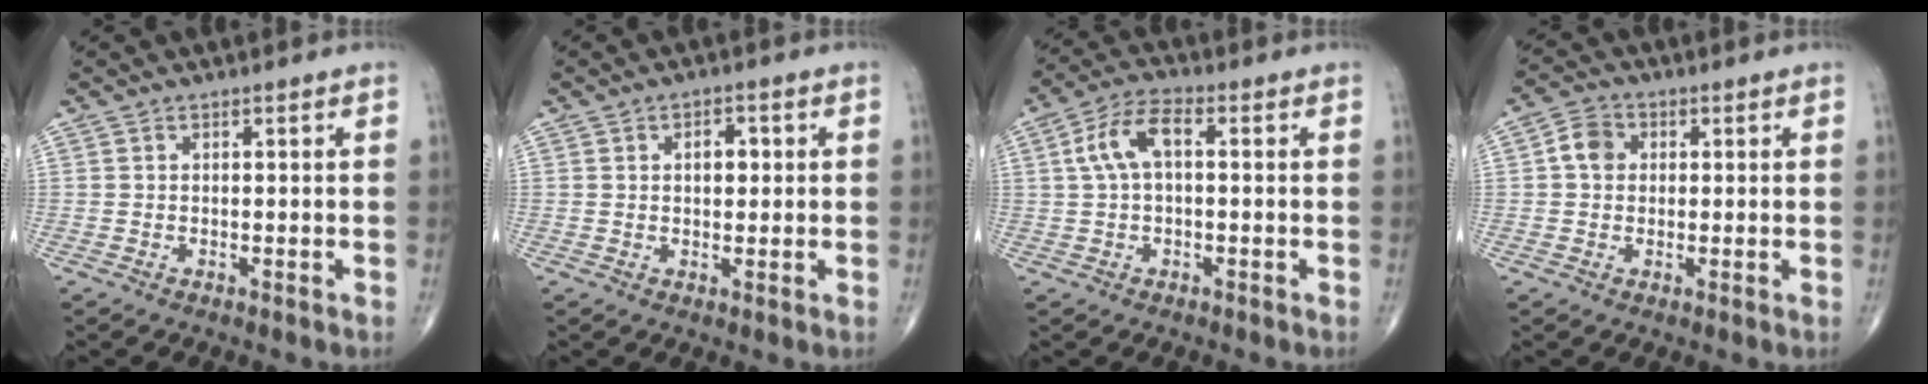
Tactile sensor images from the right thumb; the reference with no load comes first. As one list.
[{"total": 3.6, "force": [0.7, 2.2, 2.8], "torque": [-0.030, 0.001, 0.010]}, {"total": 7.4, "force": [1.0, 3.6, 6.4], "torque": [-0.130, 0.026, 0.014]}, {"total": 4.6, "force": [0.6, 3.8, 2.5], "torque": [-0.035, 0.010, 0.002]}]